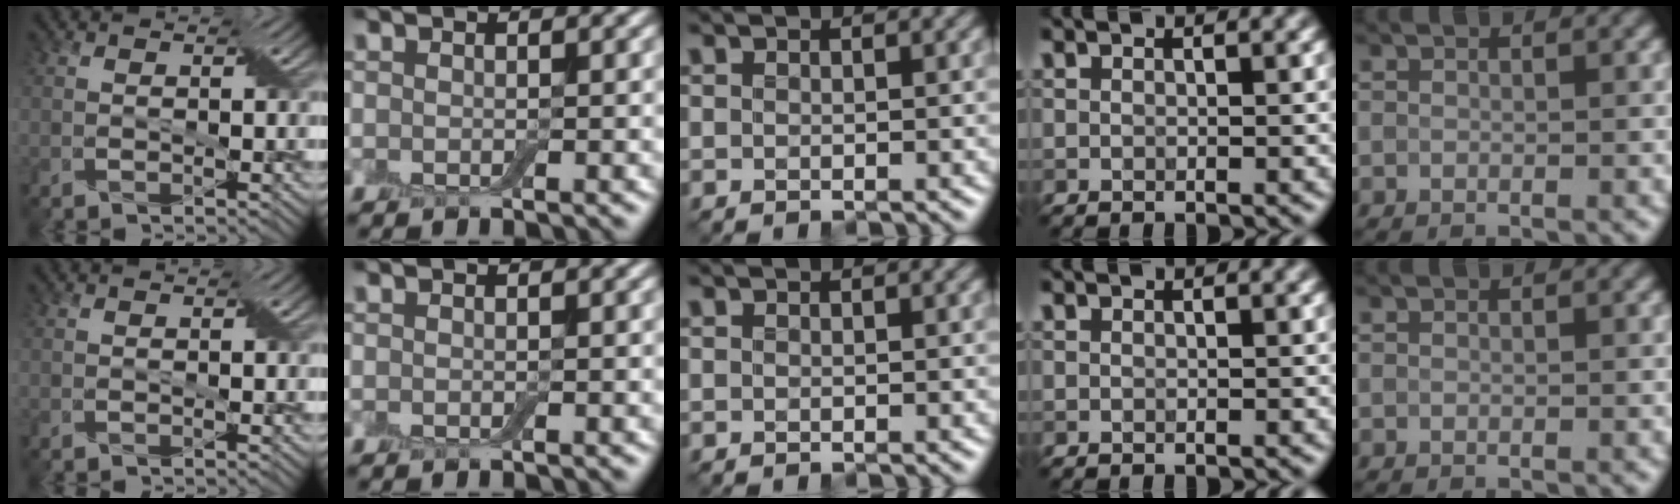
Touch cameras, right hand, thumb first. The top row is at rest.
{}